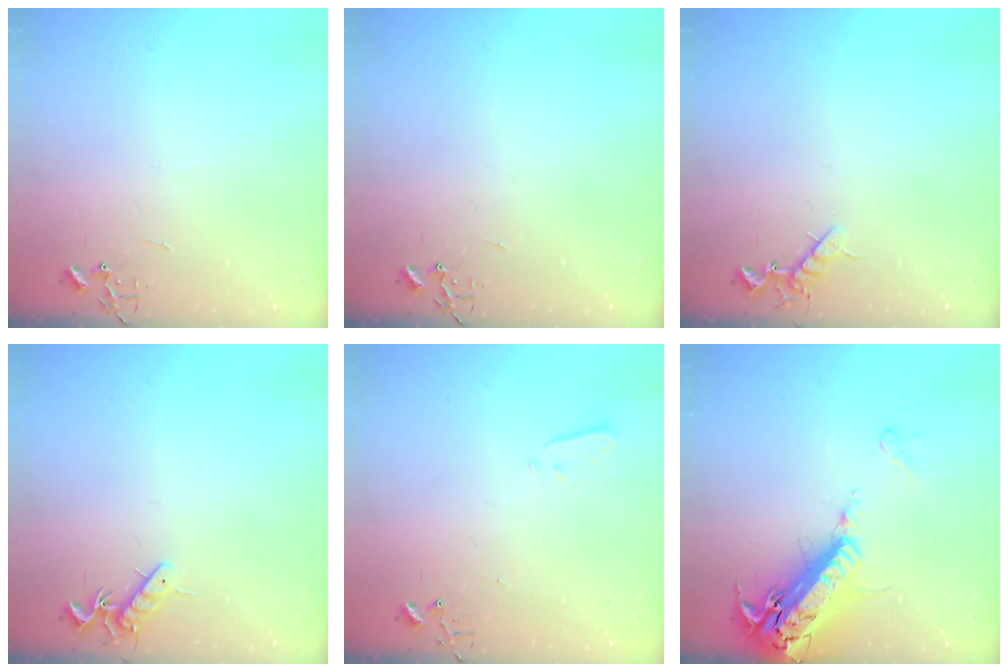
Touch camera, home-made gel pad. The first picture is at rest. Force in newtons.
{"total": 0.0}
{"total": 7.0, "press": 6.9, "slide": 1.1}
{"total": 7.6, "press": 7.5, "slide": 0.8}
{"total": 2.2, "press": 2.1, "slide": 0.3}
{"total": 21.2, "press": 20.7, "slide": 4.7}